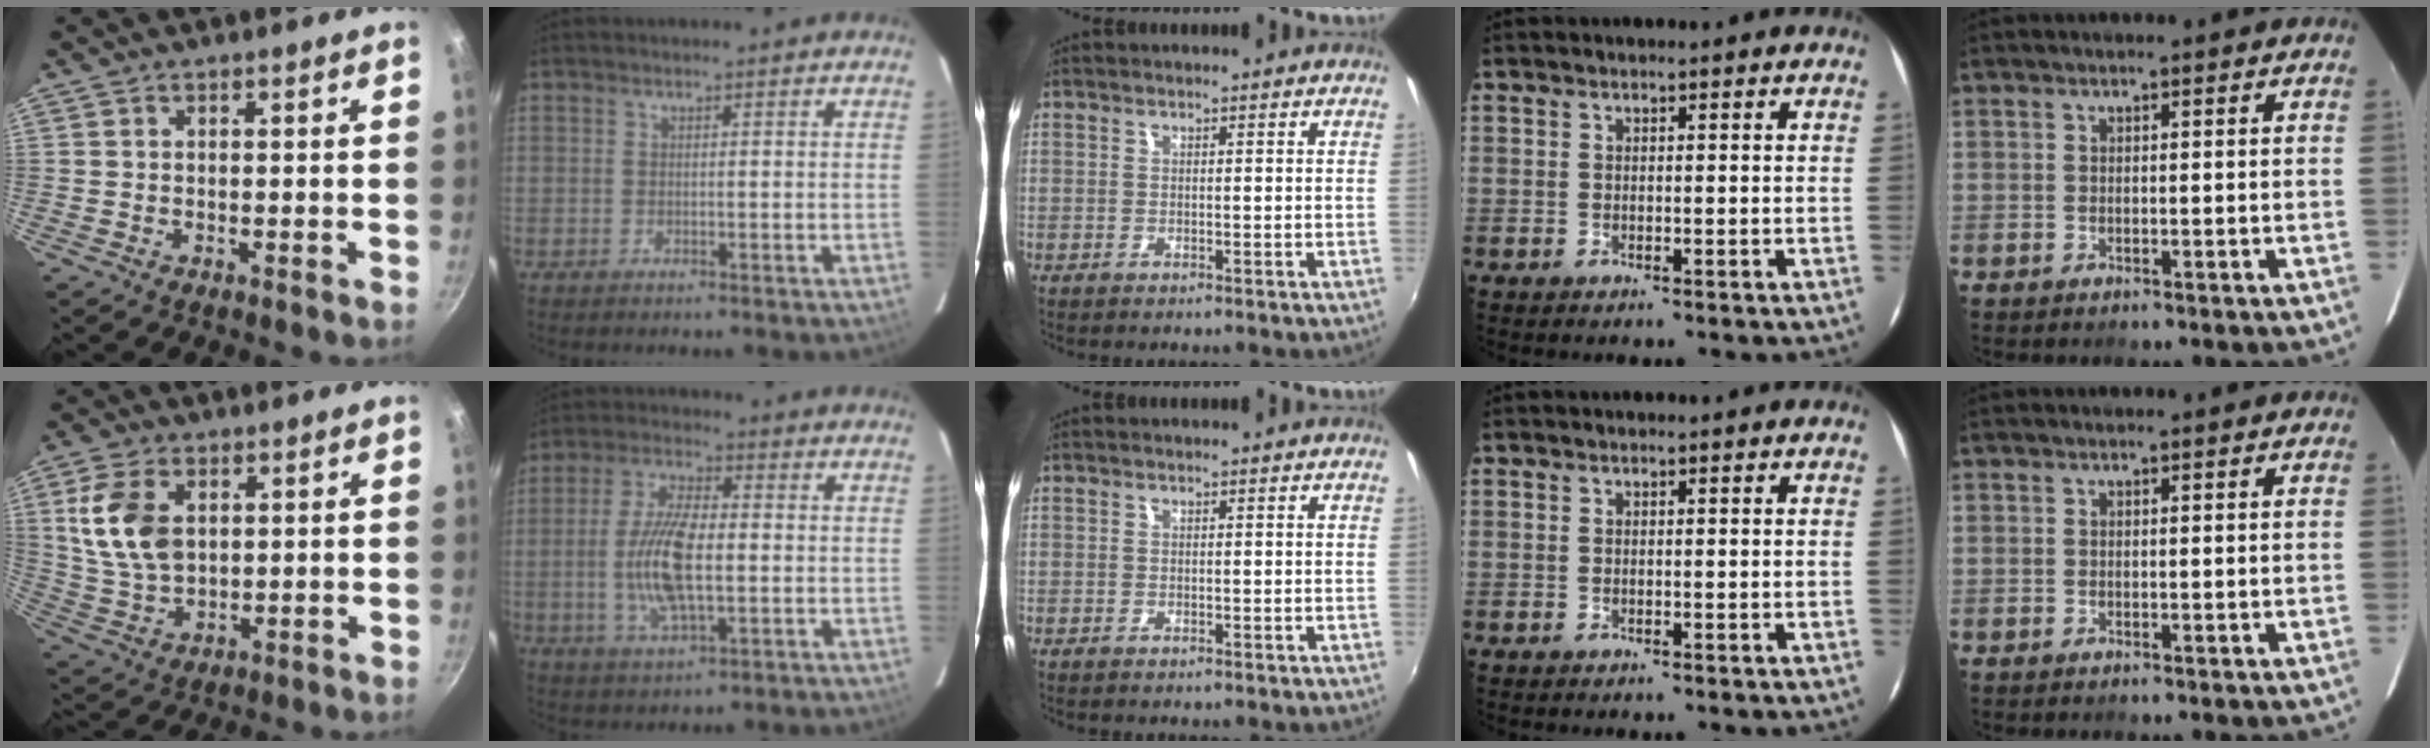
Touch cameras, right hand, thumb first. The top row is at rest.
{"thumb": {"total": 11.9, "force": [2.8, 7.8, 8.6], "torque": [-0.152, -0.014, 0.062]}, "index": {"total": 11.4, "force": [-1.3, 4.2, 10.6], "torque": [-0.214, 0.000, -0.024]}}